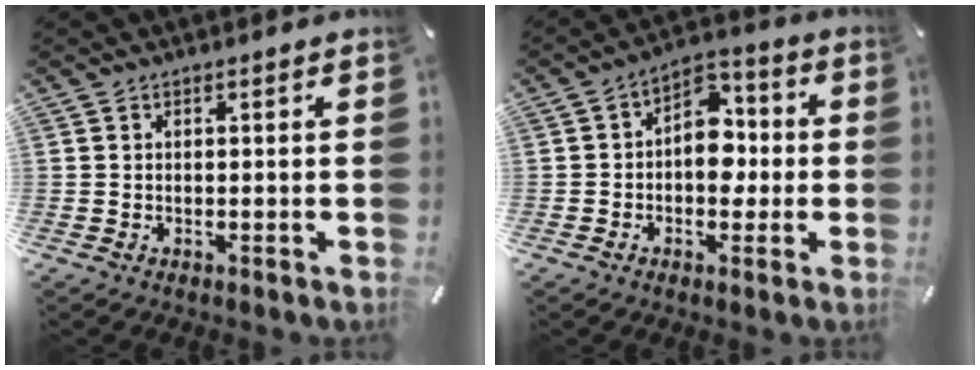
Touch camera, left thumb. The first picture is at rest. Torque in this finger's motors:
{"motor_torque": [0.79, 1.89, 0.50, -0.41, 0.24]}